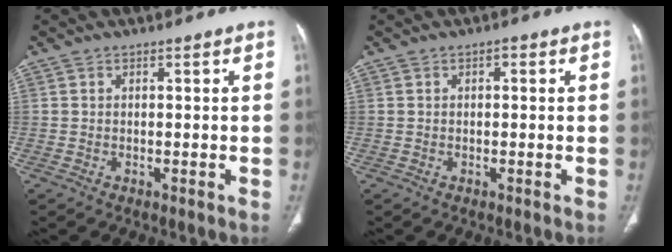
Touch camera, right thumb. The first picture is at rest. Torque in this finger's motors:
{"motor_torque": [-0.02, -0.03, -0.12, -0.02, 0.00]}